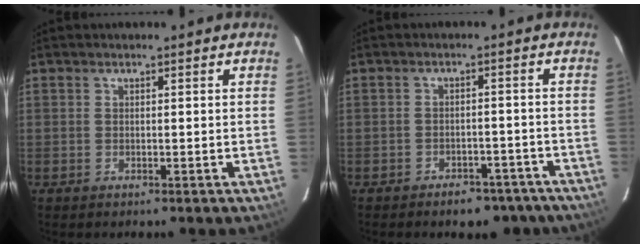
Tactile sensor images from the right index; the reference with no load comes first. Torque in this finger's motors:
{"motor_torque": [0.56, -0.52, 0.08, -0.04]}